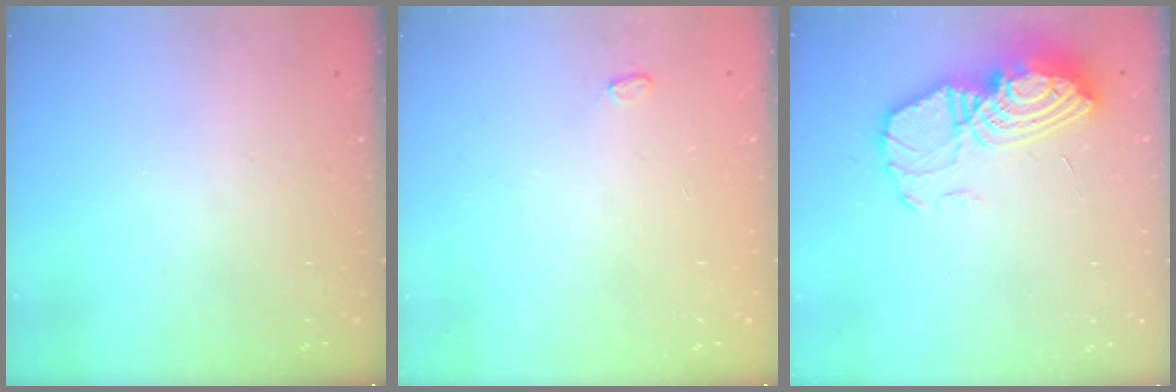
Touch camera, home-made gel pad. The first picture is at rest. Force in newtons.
{"total": 2.8, "press": 2.8, "slide": 0.4}
{"total": 16.1, "press": 16.0, "slide": 1.8}